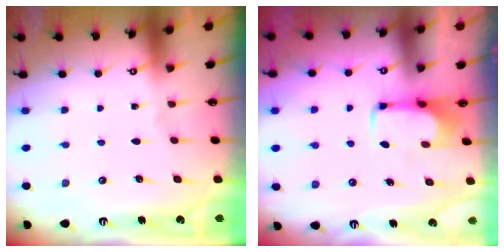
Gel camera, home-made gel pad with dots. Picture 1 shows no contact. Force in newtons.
{"total": 2.2, "press": 2.1, "slide": 0.4}